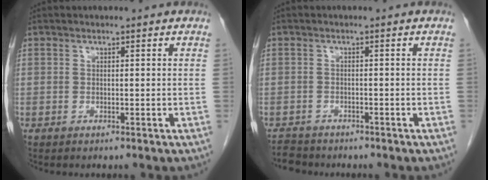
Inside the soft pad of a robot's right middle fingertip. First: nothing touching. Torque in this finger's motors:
{"motor_torque": [-0.07, -0.18, 0.03, 0.00]}